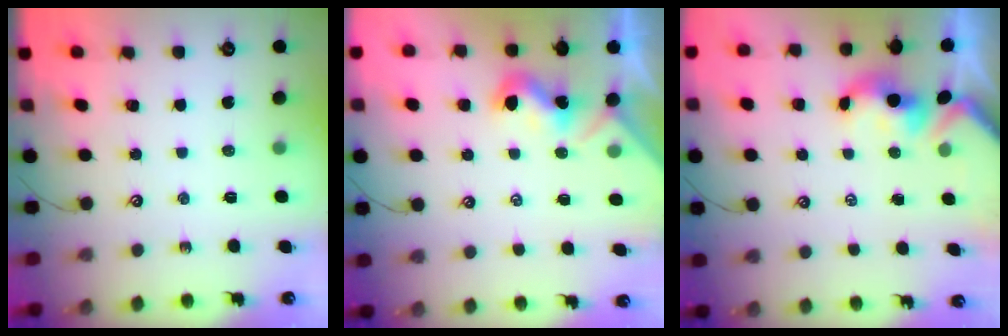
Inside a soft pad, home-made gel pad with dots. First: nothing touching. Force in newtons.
{"total": 1.3, "press": 1.2, "slide": 0.3}
{"total": 0.5, "press": 0.4, "slide": 0.4}